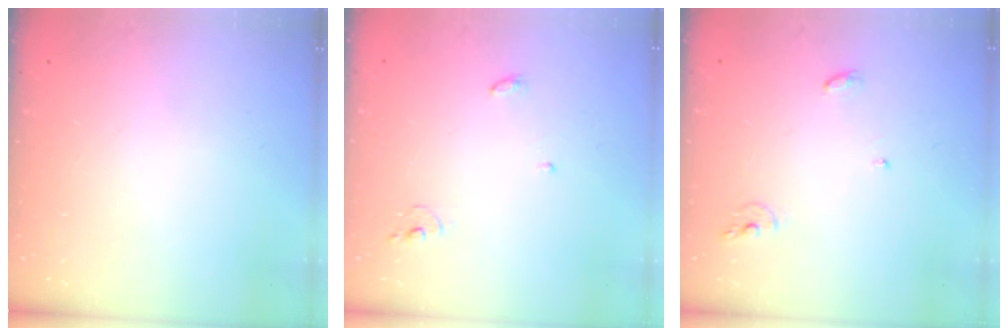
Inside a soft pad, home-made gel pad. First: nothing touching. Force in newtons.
{"total": 3.8, "press": 3.8, "slide": 0.4}
{"total": 5.4, "press": 5.4, "slide": 0.2}